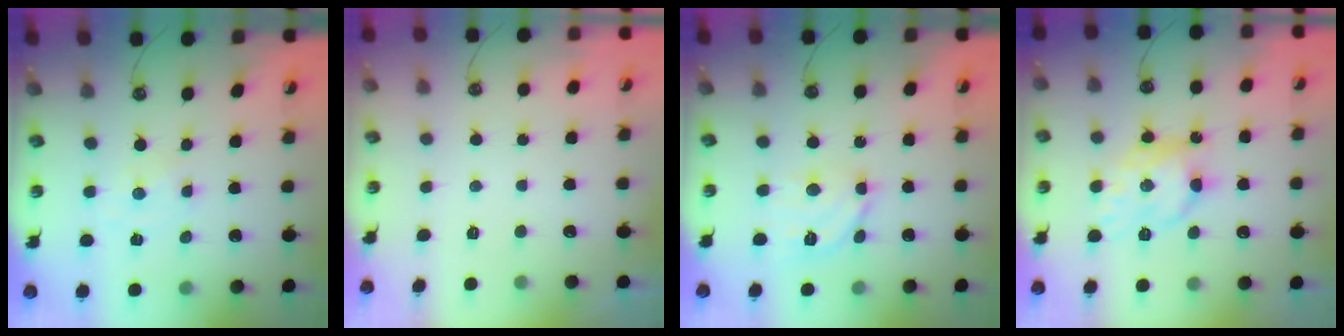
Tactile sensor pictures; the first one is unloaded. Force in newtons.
{"total": 0.0}
{"total": 12.1, "press": 12.0, "slide": 0.9}
{"total": 13.0, "press": 13.0, "slide": 0.7}